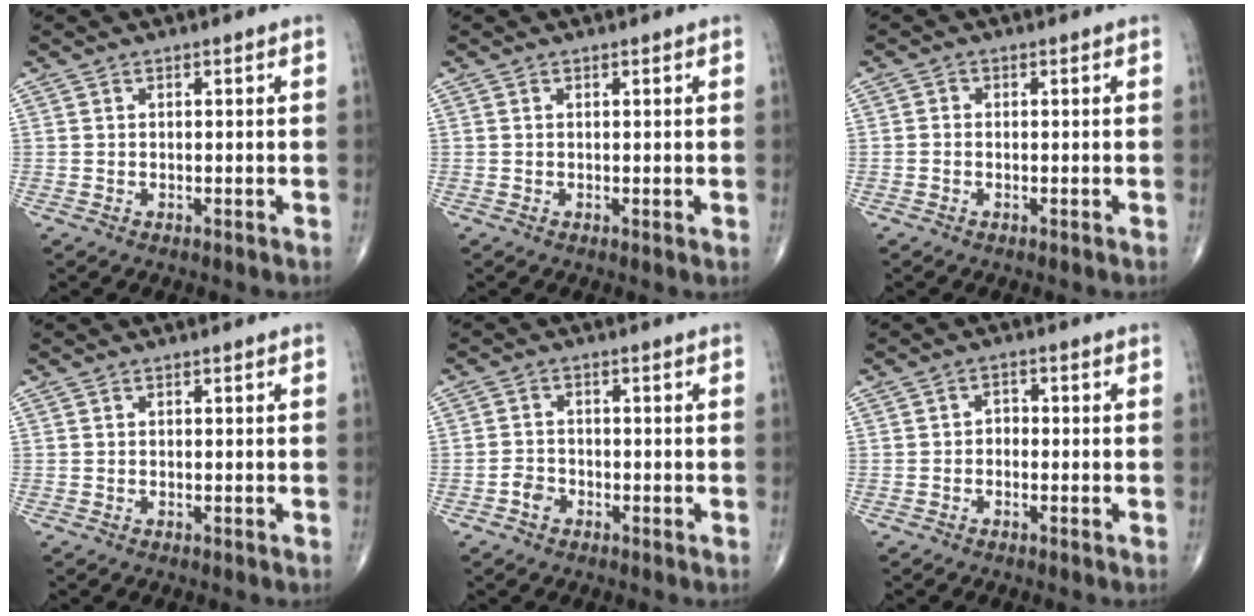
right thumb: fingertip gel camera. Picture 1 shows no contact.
{"total": 0.5, "force": [0.1, 0.1, 0.5], "torque": [-0.014, -0.003, 0.002]}
{"total": 0.9, "force": [-0.4, 0.8, 0.4], "torque": [-0.001, 0.002, -0.010]}
{"total": 0.0}
{"total": 2.4, "force": [-1.4, 1.8, 0.9], "torque": [-0.011, 0.010, -0.028]}
{"total": 1.9, "force": [-0.6, 1.5, 1.1], "torque": [-0.004, 0.010, -0.017]}